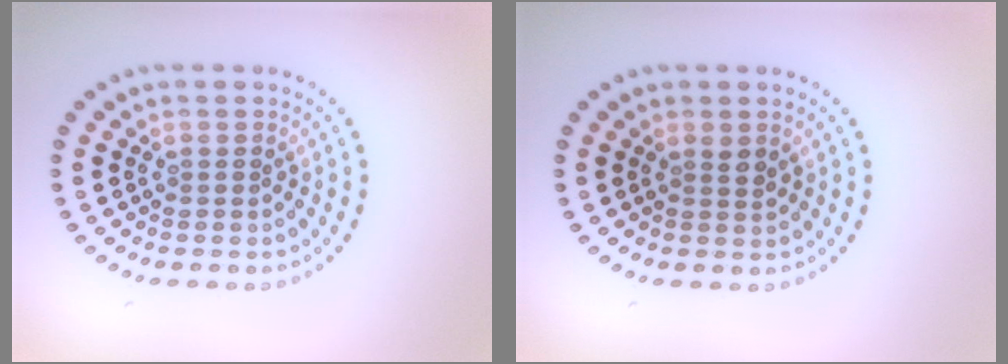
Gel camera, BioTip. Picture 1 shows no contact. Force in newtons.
{"total": 0.9, "press": 0.8, "slide": 0.5}